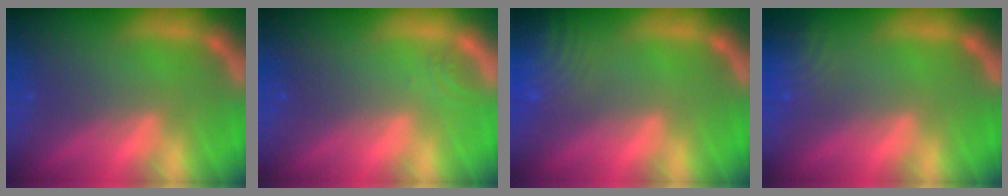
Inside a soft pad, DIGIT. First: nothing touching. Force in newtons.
{"total": 1.0}
{"total": 9.0}
{"total": 3.5}